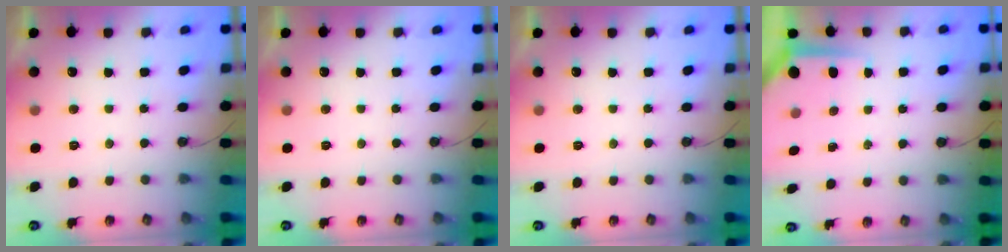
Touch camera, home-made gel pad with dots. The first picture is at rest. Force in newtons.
{"total": 0.0}
{"total": 0.0}
{"total": 4.0, "press": 3.9, "slide": 0.3}